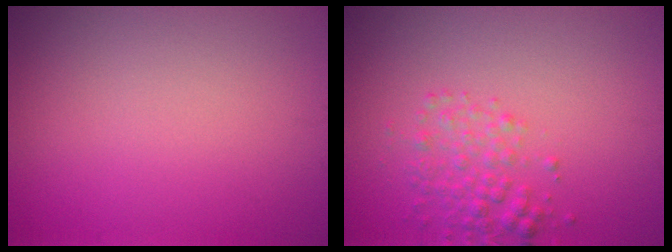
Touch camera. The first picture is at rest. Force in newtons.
{"total": 2.5, "press": 2.5, "slide": 0.1}